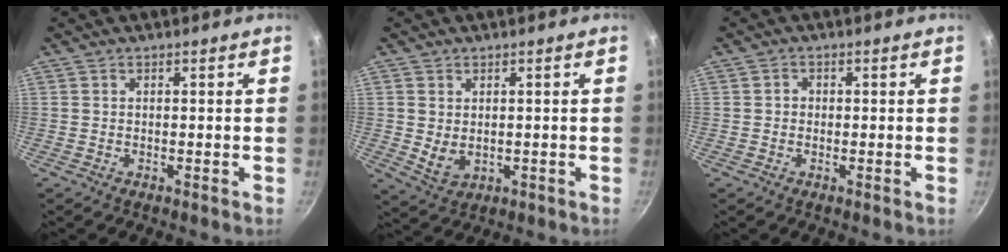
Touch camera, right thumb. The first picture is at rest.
{"total": 4.1, "force": [0.3, 3.1, 2.7], "torque": [-0.046, -0.015, 0.015]}
{"total": 1.2, "force": [-0.1, 1.1, 0.4], "torque": [-0.003, 0.004, -0.002]}